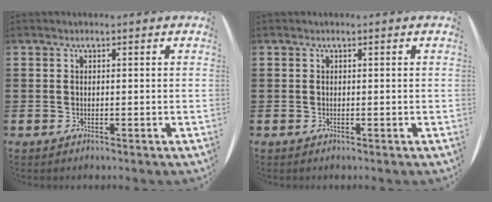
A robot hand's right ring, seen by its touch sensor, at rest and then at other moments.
{"total": 0.0}